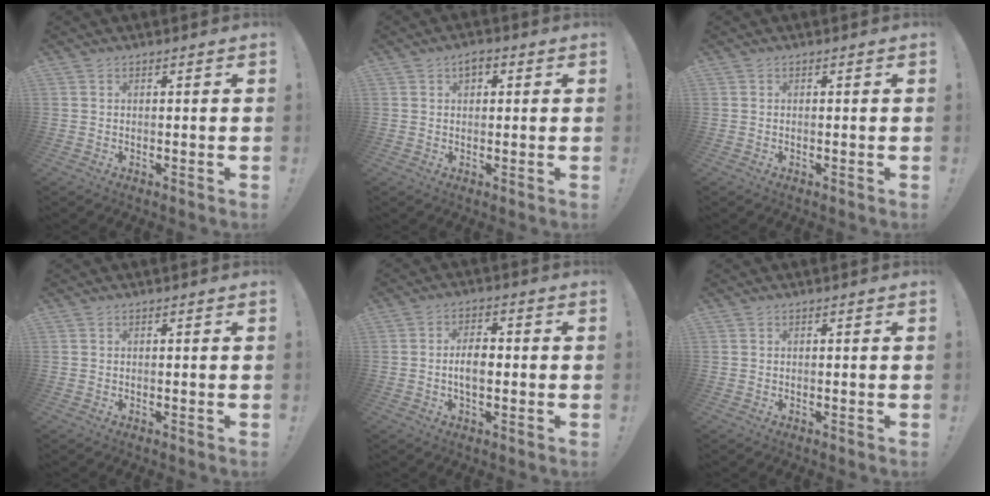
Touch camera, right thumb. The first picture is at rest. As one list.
[{"total": 2.5, "force": [0.9, 1.7, 1.6], "torque": [-0.018, 0.001, 0.013]}, {"total": 0.0}, {"total": 0.0}, {"total": 5.9, "force": [-0.9, 3.0, 5.0], "torque": [-0.081, 0.009, -0.021]}, {"total": 0.0}]